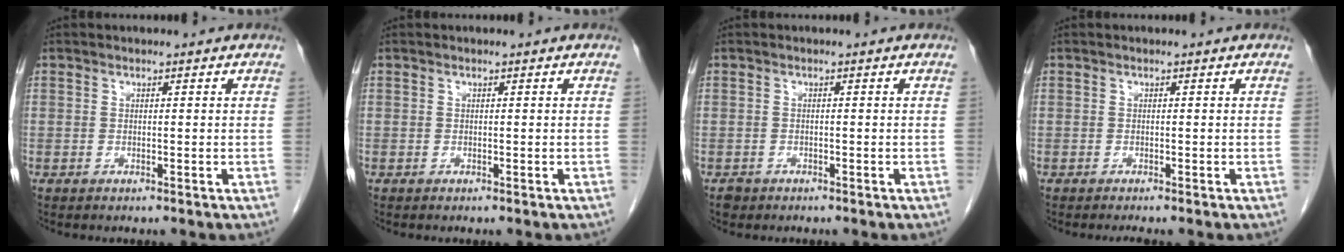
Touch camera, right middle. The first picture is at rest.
{"total": 0.0}
{"total": 1.1, "force": [-0.8, 0.8, 0.0], "torque": [-0.004, 0.002, -0.012]}
{"total": 1.1, "force": [-1.0, -0.2, 0.5], "torque": [-0.006, 0.000, -0.013]}